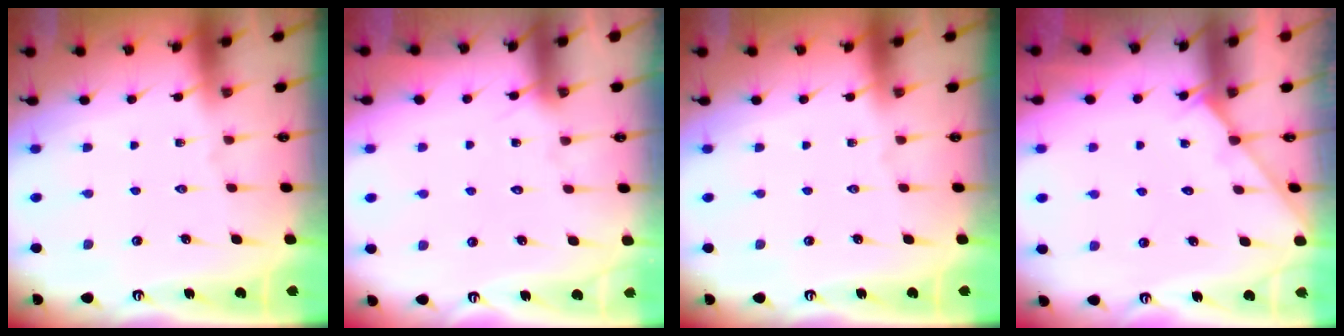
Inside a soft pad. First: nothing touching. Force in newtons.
{"total": 4.3, "press": 4.3, "slide": 0.3}
{"total": 0.0}
{"total": 3.1, "press": 3.1, "slide": 0.3}